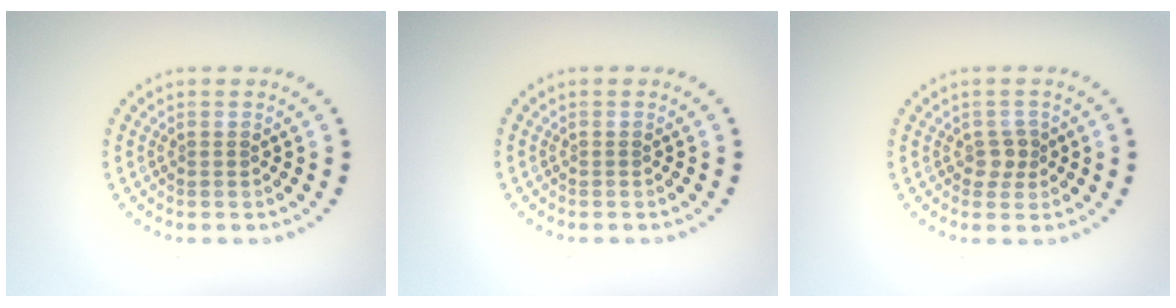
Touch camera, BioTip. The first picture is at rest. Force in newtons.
{"total": 0.0}
{"total": 1.5, "press": 1.3, "slide": 0.7}